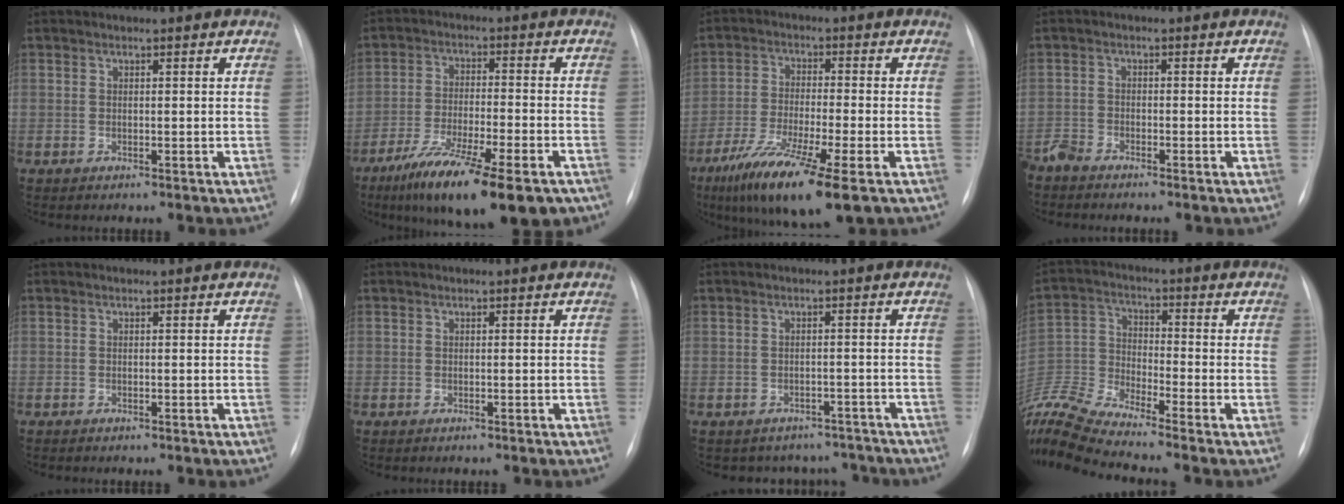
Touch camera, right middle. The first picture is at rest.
{"total": 17.6, "force": [-11.6, 3.2, 12.9], "torque": [-0.183, -0.037, -0.187]}
{"total": 13.0, "force": [-7.1, 0.8, 10.9], "torque": [-0.202, -0.041, -0.125]}
{"total": 2.6, "force": [-2.5, 0.1, 0.6], "torque": [-0.011, -0.010, -0.053]}
{"total": 0.0}
{"total": 0.0}
{"total": 7.2, "force": [-6.3, 3.4, -0.2], "torque": [0.016, 0.026, -0.067]}
{"total": 13.5, "force": [-12.1, -1.4, 5.8], "torque": [-0.133, -0.013, -0.239]}